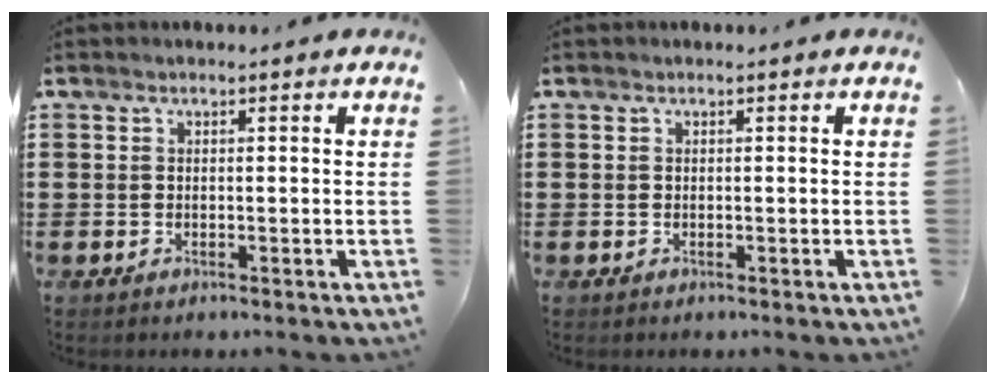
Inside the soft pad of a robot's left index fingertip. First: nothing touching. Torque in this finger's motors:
{"motor_torque": [0.01, -0.01, 0.00, 0.01]}